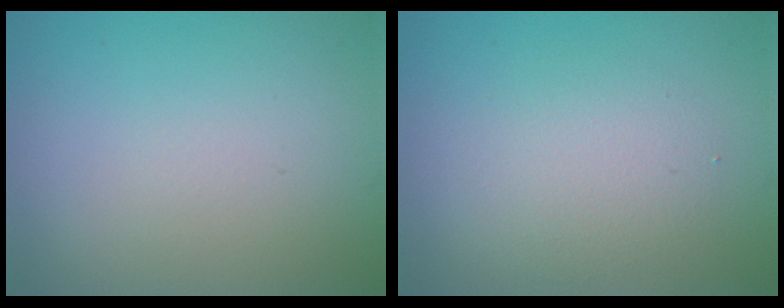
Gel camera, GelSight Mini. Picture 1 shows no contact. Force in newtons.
{"total": 2.8, "press": 2.8, "slide": 0.2}